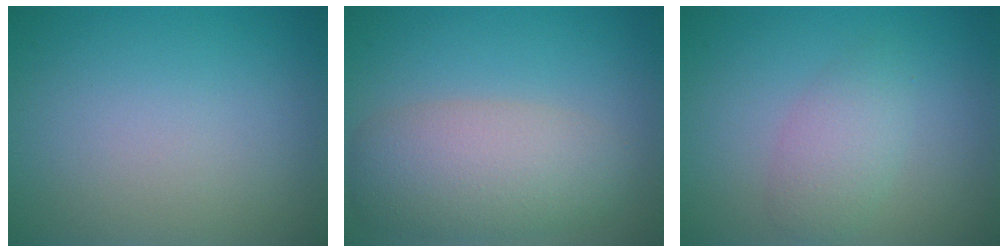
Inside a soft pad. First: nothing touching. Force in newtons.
{"total": 5.9, "press": 5.9, "slide": 0.3}
{"total": 2.6, "press": 2.6, "slide": 0.2}